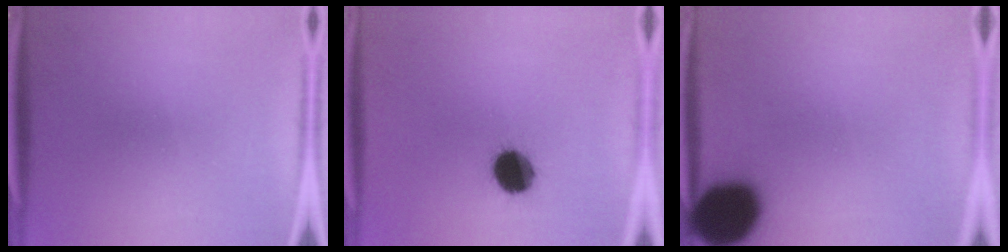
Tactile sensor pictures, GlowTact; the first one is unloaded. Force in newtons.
{"total": 10.8}
{"total": 19.4}